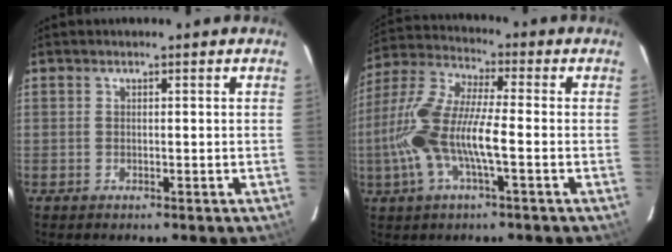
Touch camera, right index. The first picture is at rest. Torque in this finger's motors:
{"motor_torque": [1.29, -0.85, 0.59, 0.21]}